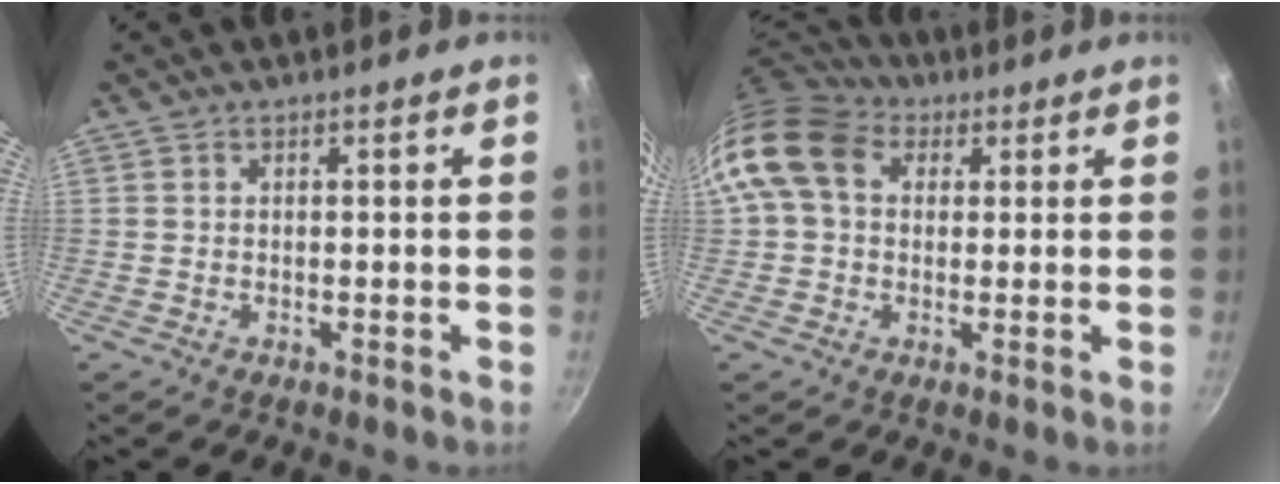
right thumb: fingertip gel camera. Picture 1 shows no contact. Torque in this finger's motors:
{"motor_torque": [-0.33, 1.04, 0.76, -0.63, 0.15]}